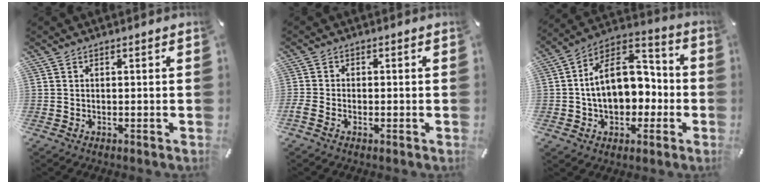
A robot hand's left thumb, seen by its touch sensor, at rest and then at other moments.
{"total": 1.7, "force": [-1.0, 0.9, 1.0], "torque": [-0.019, 0.004, -0.018]}
{"total": 16.6, "force": [-0.6, 12.3, 11.2], "torque": [-0.159, 0.005, -0.009]}